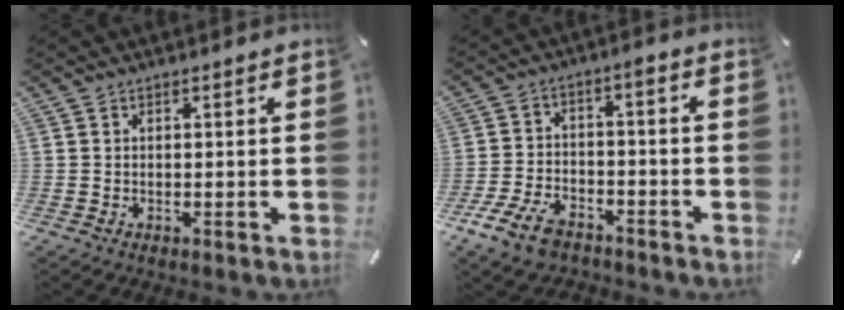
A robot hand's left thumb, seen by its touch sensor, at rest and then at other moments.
{"total": 10.5, "force": [-7.1, 5.2, 5.6], "torque": [-0.116, 0.037, -0.136]}